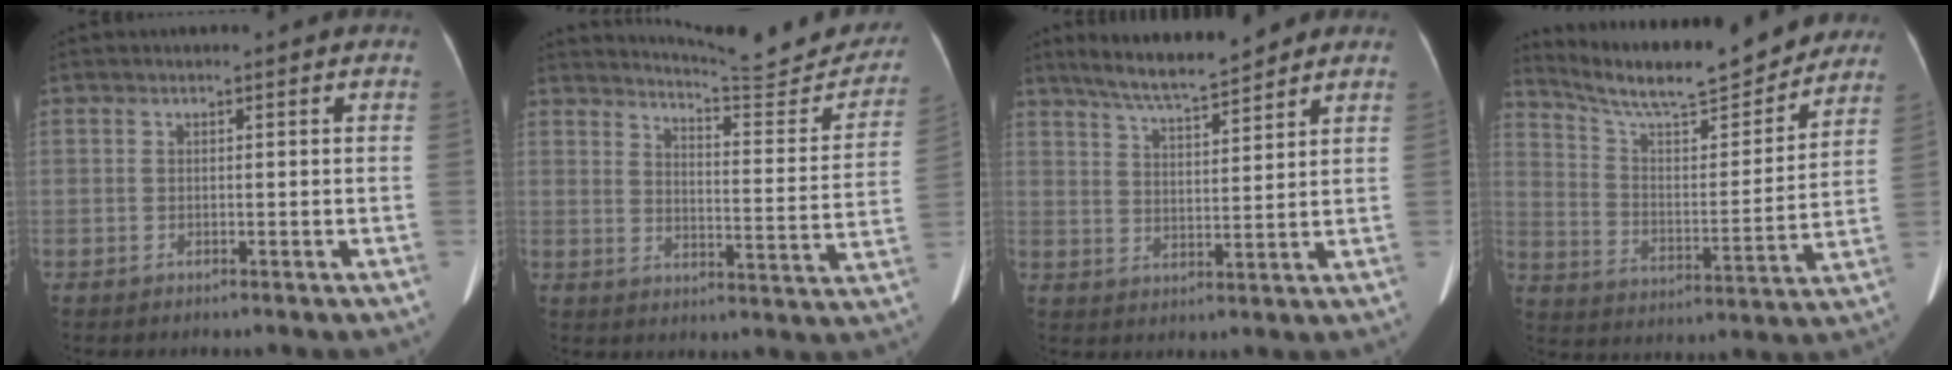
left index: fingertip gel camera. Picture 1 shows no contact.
{"total": 17.0, "force": [16.4, 1.4, 4.4], "torque": [-0.051, -0.070, 0.195]}
{"total": 9.8, "force": [8.5, 1.1, 4.7], "torque": [-0.078, 0.014, 0.144]}
{"total": 21.9, "force": [19.6, 3.7, 8.9], "torque": [-0.144, -0.002, 0.288]}